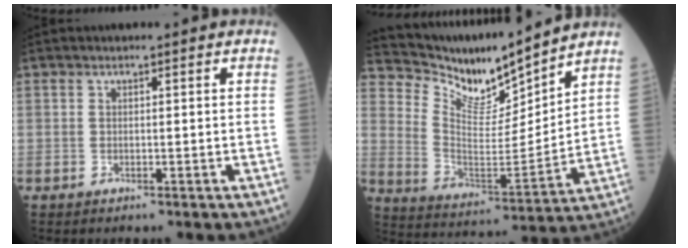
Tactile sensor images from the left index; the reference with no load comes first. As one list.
[{"total": 12.4, "force": [12.0, 0.8, 2.9], "torque": [-0.078, -0.010, 0.222]}]